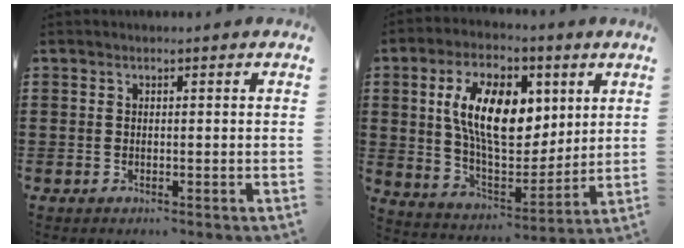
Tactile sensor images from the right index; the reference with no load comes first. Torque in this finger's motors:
{"motor_torque": [2.14, 0.00, 1.05, 0.21]}